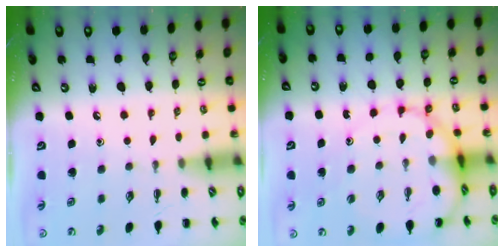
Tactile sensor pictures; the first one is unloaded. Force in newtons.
{"total": 10.8, "press": 10.3, "slide": 2.9}